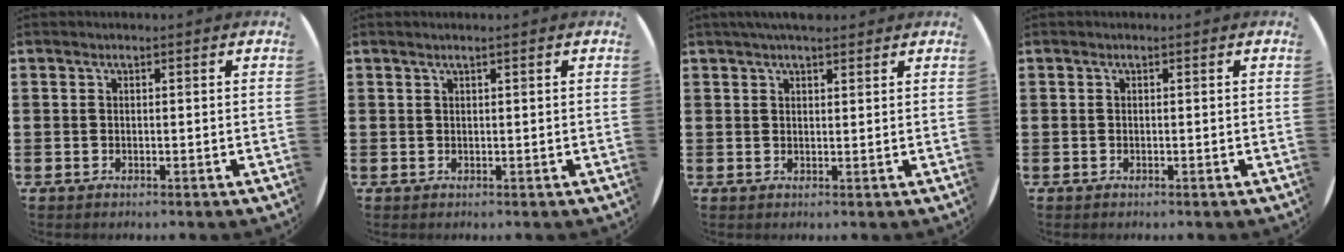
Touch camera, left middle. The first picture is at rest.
{"total": 0.6, "force": [0.4, -0.2, 0.5], "torque": [-0.005, 0.000, 0.007]}
{"total": 2.7, "force": [2.4, 0.5, 1.0], "torque": [-0.025, 0.002, 0.045]}
{"total": 0.0}